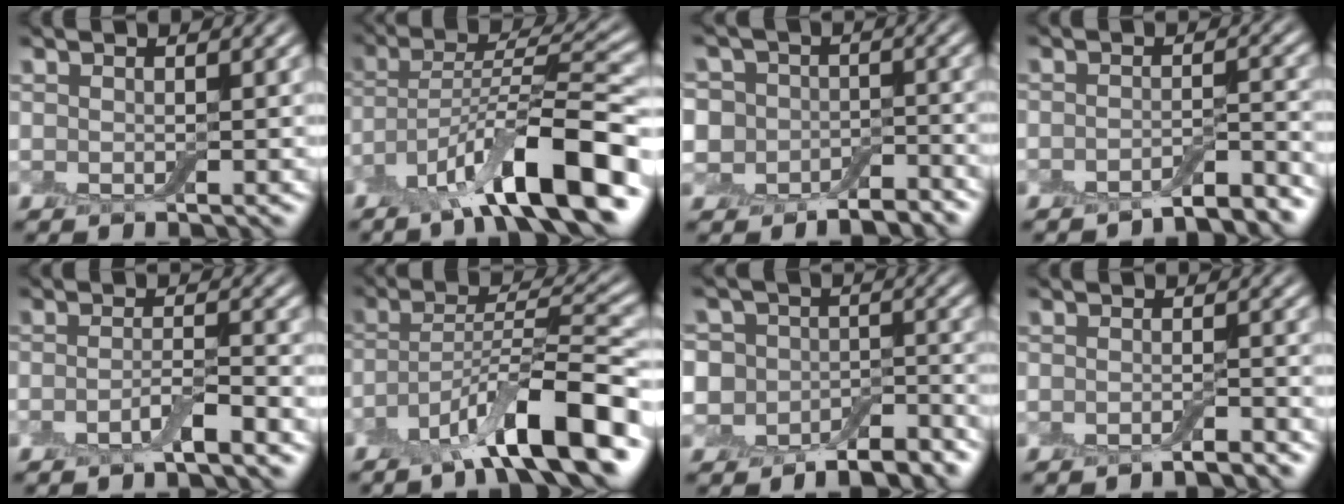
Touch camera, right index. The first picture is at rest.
{"total": 11.5, "force": [-6.7, 2.4, 9.0], "torque": [-0.142, 0.014, -0.119]}
{"total": 7.2, "force": [-3.4, 5.9, 2.4], "torque": [-0.050, 0.010, -0.088]}
{"total": 4.0, "force": [-3.7, 0.5, 1.6], "torque": [-0.018, 0.001, -0.052]}
{"total": 2.3, "force": [-1.5, 0.3, 1.7], "torque": [-0.032, 0.003, -0.033]}
{"total": 10.4, "force": [-6.2, 2.0, 8.0], "torque": [-0.128, 0.012, -0.110]}
{"total": 9.5, "force": [-5.7, 6.8, 3.2], "torque": [-0.049, 0.004, -0.108]}
{"total": 1.8, "force": [-1.7, 0.0, 0.7], "torque": [-0.004, 0.000, -0.027]}